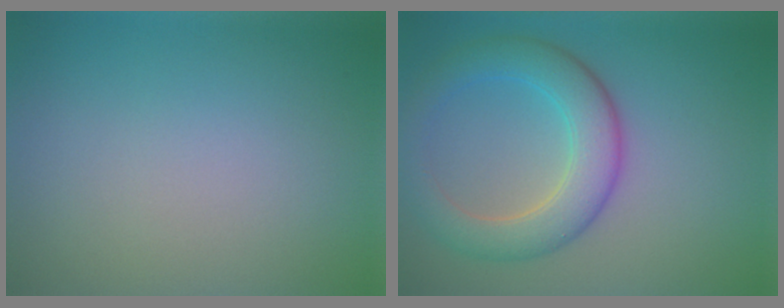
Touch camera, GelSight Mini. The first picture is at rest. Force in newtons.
{"total": 6.0, "press": 6.0, "slide": 0.2}